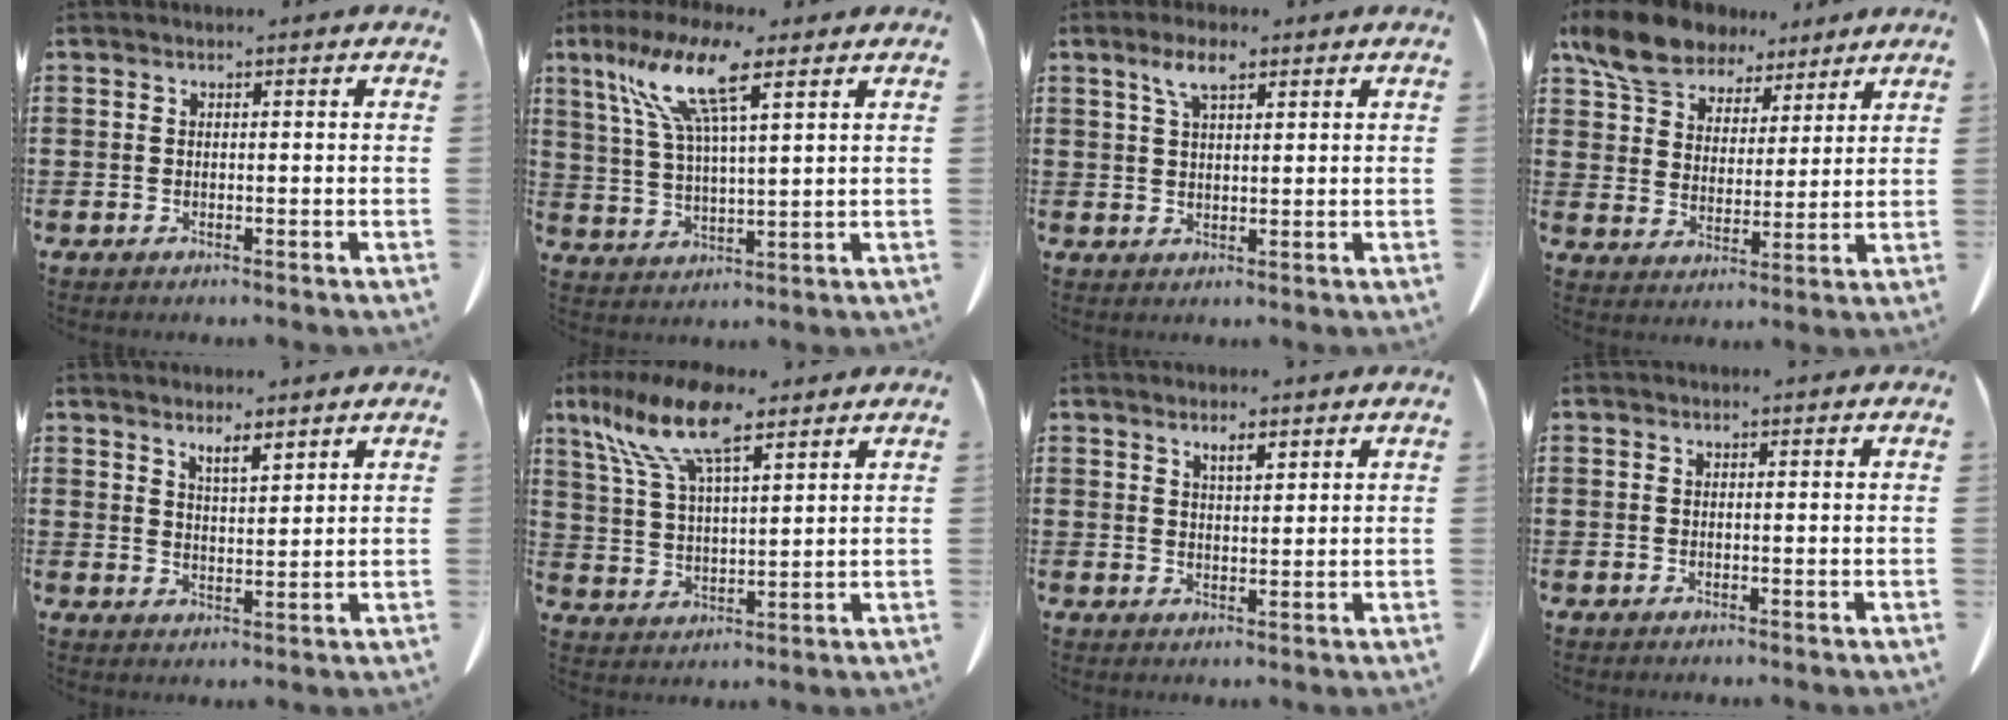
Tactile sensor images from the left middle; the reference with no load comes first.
{"total": 11.5, "force": [7.2, 2.1, 8.8], "torque": [-0.195, -0.010, 0.123]}
{"total": 4.6, "force": [2.6, 1.4, 3.5], "torque": [-0.077, 0.008, 0.044]}
{"total": 9.3, "force": [7.8, 4.1, 2.9], "torque": [-0.095, -0.021, 0.147]}
{"total": 3.2, "force": [2.9, 0.4, 1.4], "torque": [-0.024, -0.008, 0.050]}
{"total": 12.3, "force": [8.4, 3.8, 8.1], "torque": [-0.185, -0.012, 0.150]}
{"total": 2.4, "force": [1.8, 0.5, 1.5], "torque": [-0.023, 0.000, 0.030]}
{"total": 0.0}